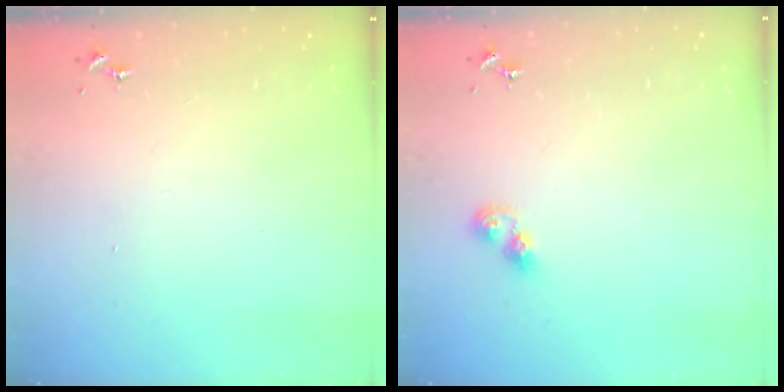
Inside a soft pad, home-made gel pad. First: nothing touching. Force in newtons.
{"total": 6.0, "press": 6.0, "slide": 0.4}